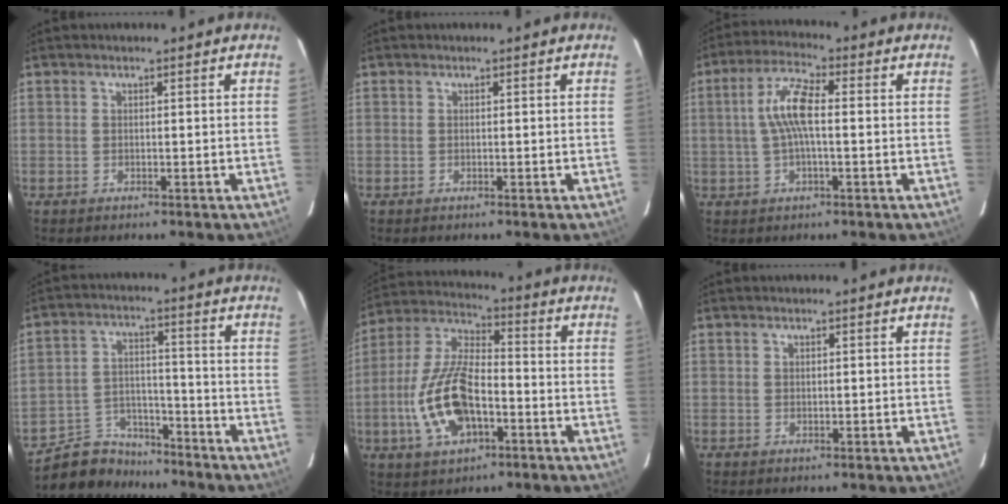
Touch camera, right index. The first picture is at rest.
{"total": 0.0}
{"total": 7.9, "force": [0.3, 2.0, 7.6], "torque": [-0.153, 0.013, 0.005]}
{"total": 9.8, "force": [-8.7, 4.4, 0.8], "torque": [-0.034, 0.029, -0.145]}
{"total": 15.9, "force": [-4.7, 7.6, 13.1], "torque": [-0.281, 0.003, -0.085]}
{"total": 0.7, "force": [0.2, 0.5, 0.4], "torque": [-0.007, 0.002, 0.005]}